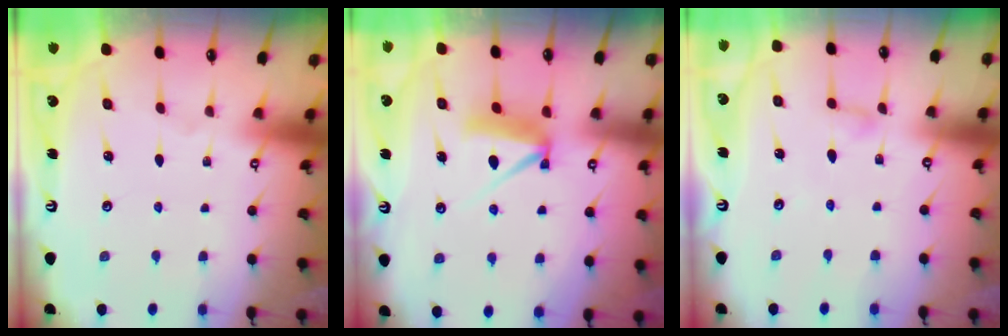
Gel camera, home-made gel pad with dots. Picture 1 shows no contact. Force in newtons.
{"total": 7.1, "press": 7.0, "slide": 0.8}
{"total": 3.3, "press": 3.3, "slide": 0.3}